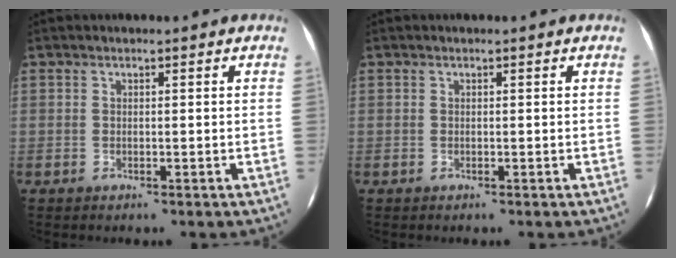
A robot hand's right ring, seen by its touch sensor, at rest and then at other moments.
{"total": 0.0}